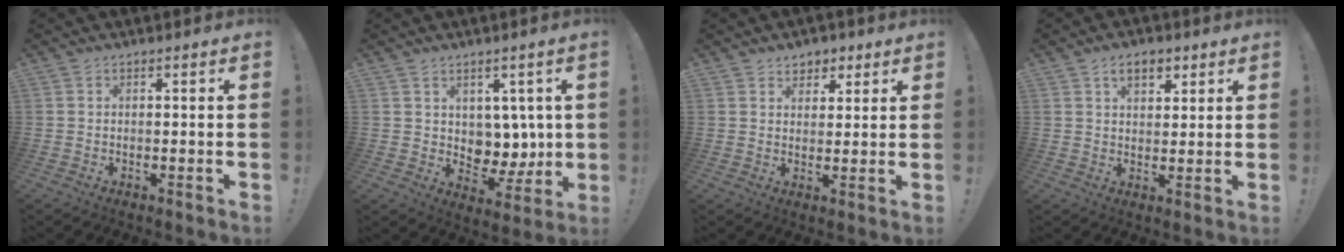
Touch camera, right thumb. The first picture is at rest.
{"total": 7.9, "force": [4.4, 6.2, 1.9], "torque": [-0.026, -0.045, 0.094]}
{"total": 4.8, "force": [2.9, 3.7, 0.9], "torque": [0.004, -0.018, 0.052]}
{"total": 6.2, "force": [3.3, 4.0, 3.5], "torque": [-0.044, -0.006, 0.056]}